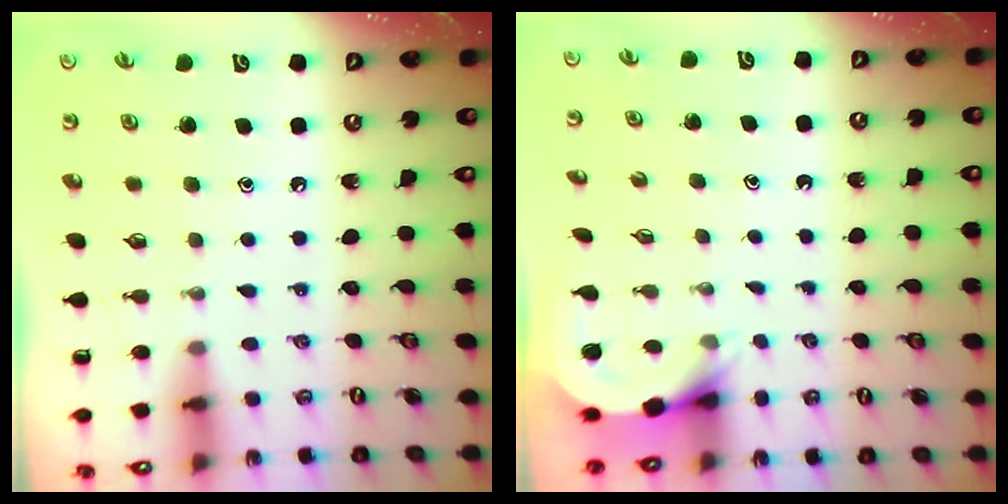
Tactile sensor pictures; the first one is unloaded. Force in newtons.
{"total": 3.5, "press": 3.5, "slide": 0.3}